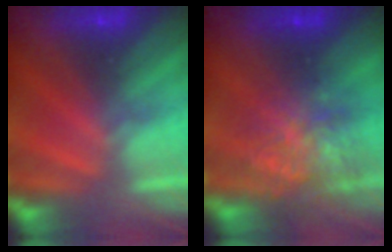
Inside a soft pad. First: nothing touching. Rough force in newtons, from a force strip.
{"total": 7.5}